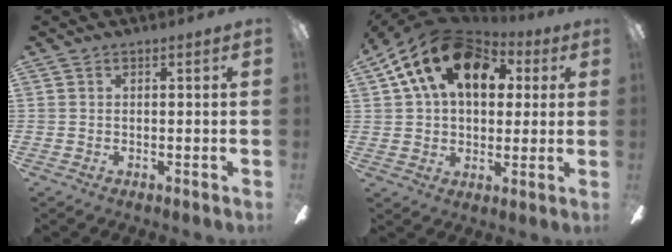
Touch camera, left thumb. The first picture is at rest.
{"total": 18.6, "force": [8.0, 11.7, 12.0], "torque": [-0.224, -0.015, 0.141]}